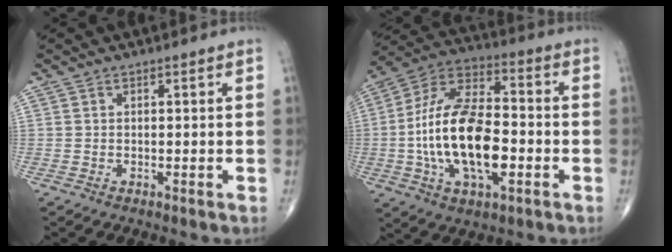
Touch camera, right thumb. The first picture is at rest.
{"total": 20.7, "force": [-3.2, 10.2, 17.8], "torque": [-0.332, 0.029, -0.057]}